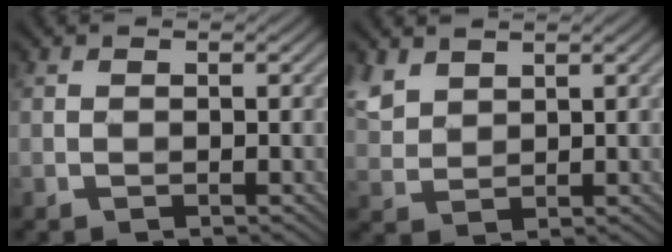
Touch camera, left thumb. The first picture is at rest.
{"total": 3.8, "force": [2.7, 2.1, 1.8], "torque": [-0.054, 0.002, 0.062]}